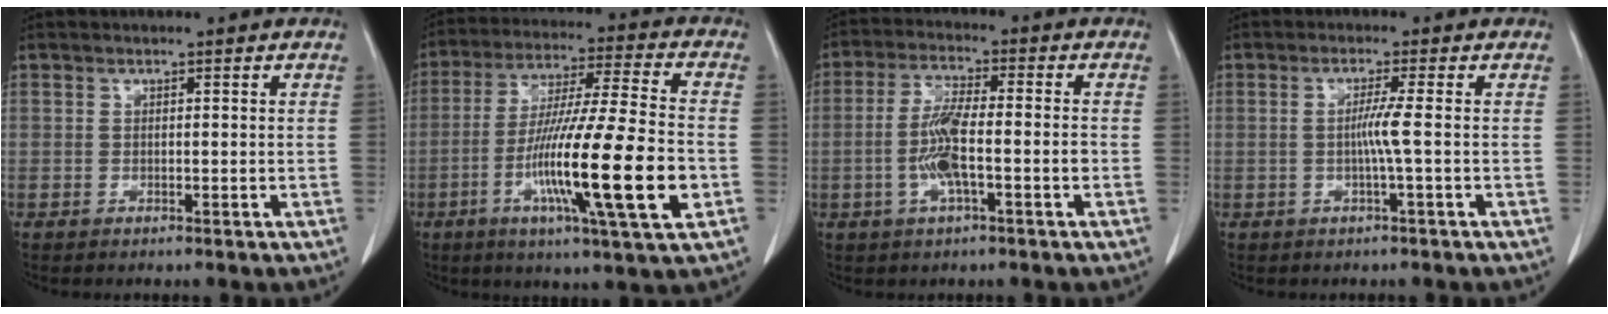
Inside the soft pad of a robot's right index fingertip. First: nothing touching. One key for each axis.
{"total": 18.7, "fx": -5.3, "fy": 0.2, "fz": 17.9, "tx": -0.316, "ty": -0.022, "tz": -0.096}
{"total": 7.4, "fx": -1.9, "fy": 1.2, "fz": 7.1, "tx": -0.145, "ty": 0.007, "tz": -0.038}
{"total": 2.8, "fx": -0.4, "fy": -1.0, "fz": 2.6, "tx": -0.050, "ty": -0.002, "tz": -0.009}